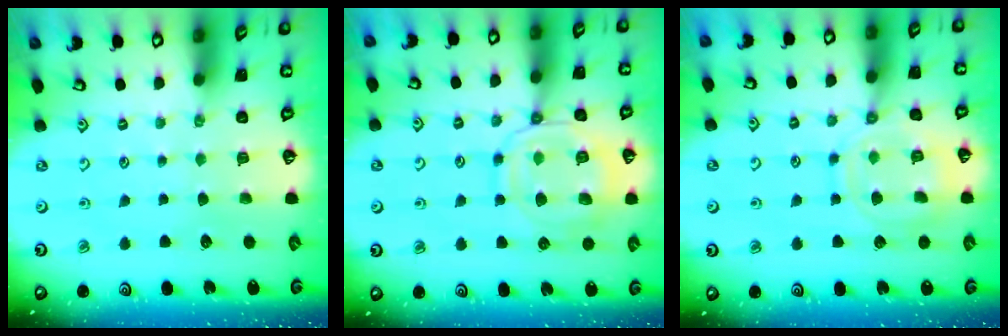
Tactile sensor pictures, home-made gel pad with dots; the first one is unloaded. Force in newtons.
{"total": 12.9, "press": 12.8, "slide": 1.3}
{"total": 11.8, "press": 11.8, "slide": 1.1}